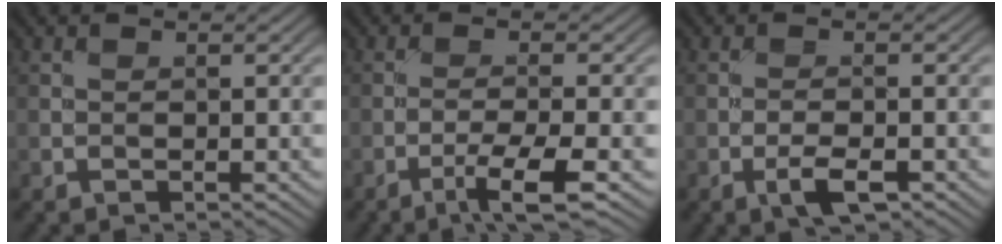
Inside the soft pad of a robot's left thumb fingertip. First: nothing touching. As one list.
[{"total": 4.9, "force": [-2.7, 0.5, 4.1], "torque": [-0.070, 0.004, -0.053]}, {"total": 3.3, "force": [-1.7, 1.0, 2.6], "torque": [-0.051, 0.000, -0.033]}]